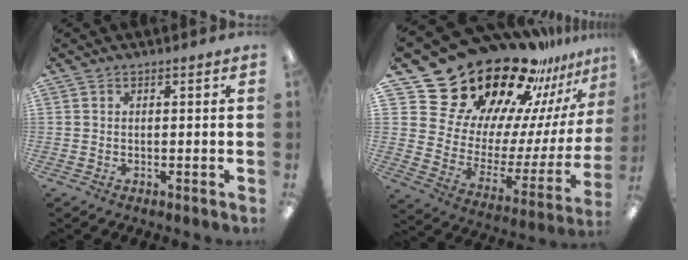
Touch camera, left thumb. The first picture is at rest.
{"total": 28.6, "force": [22.6, 14.3, 10.2], "torque": [-0.159, -0.186, 0.423]}